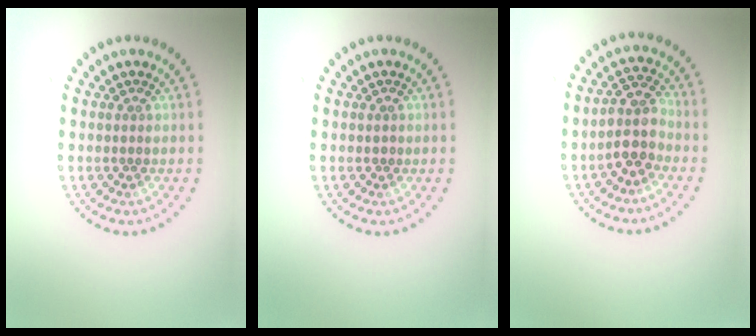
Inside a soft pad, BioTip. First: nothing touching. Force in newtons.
{"total": 0.7, "press": 0.6, "slide": 0.3}
{"total": 3.3, "press": 2.9, "slide": 1.6}